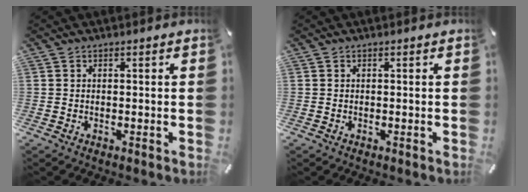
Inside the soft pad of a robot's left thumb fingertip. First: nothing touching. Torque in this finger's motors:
{"motor_torque": [0.00, 0.00, -0.01, 0.01, 0.00]}